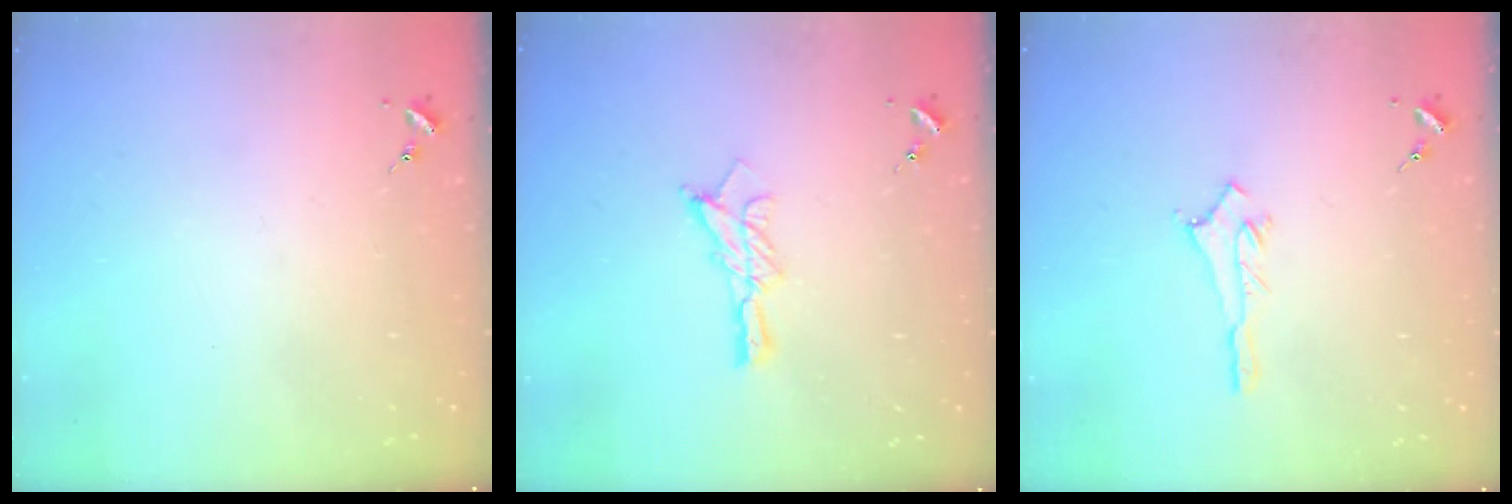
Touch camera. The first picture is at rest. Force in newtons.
{"total": 9.5, "press": 9.5, "slide": 0.4}
{"total": 2.9, "press": 2.8, "slide": 0.4}